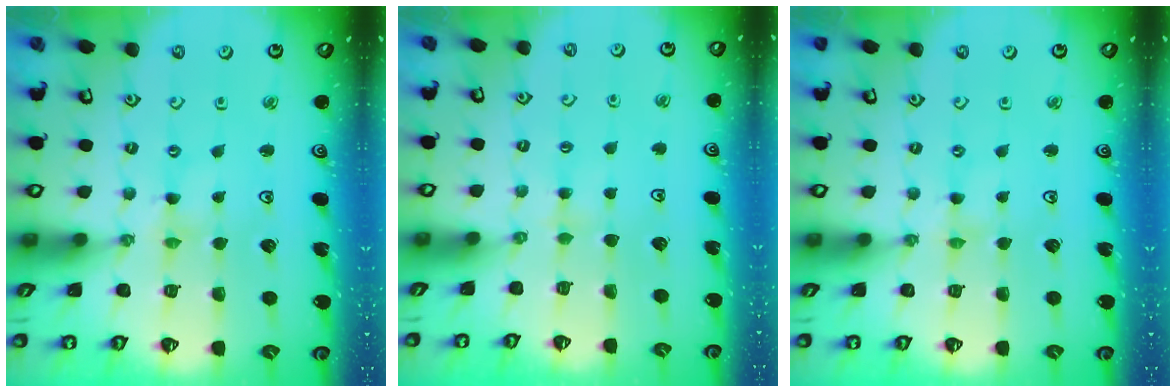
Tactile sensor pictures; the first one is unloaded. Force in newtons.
{"total": 2.8, "press": 2.8, "slide": 0.4}
{"total": 0.0}